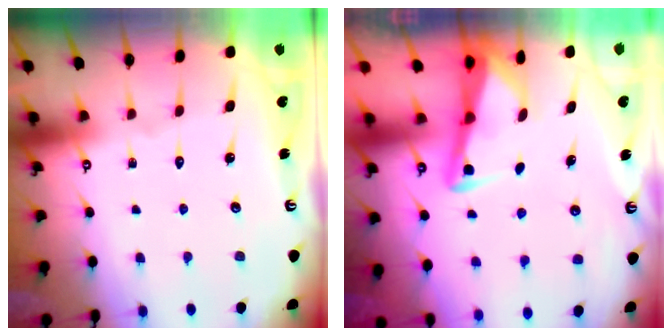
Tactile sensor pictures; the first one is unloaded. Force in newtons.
{"total": 2.9, "press": 2.8, "slide": 0.4}